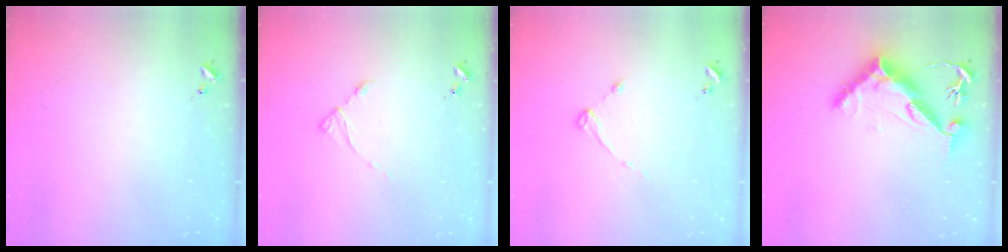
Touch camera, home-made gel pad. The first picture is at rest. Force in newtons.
{"total": 3.5, "press": 3.5, "slide": 0.6}
{"total": 3.0, "press": 3.0, "slide": 0.4}
{"total": 12.9, "press": 12.8, "slide": 0.9}